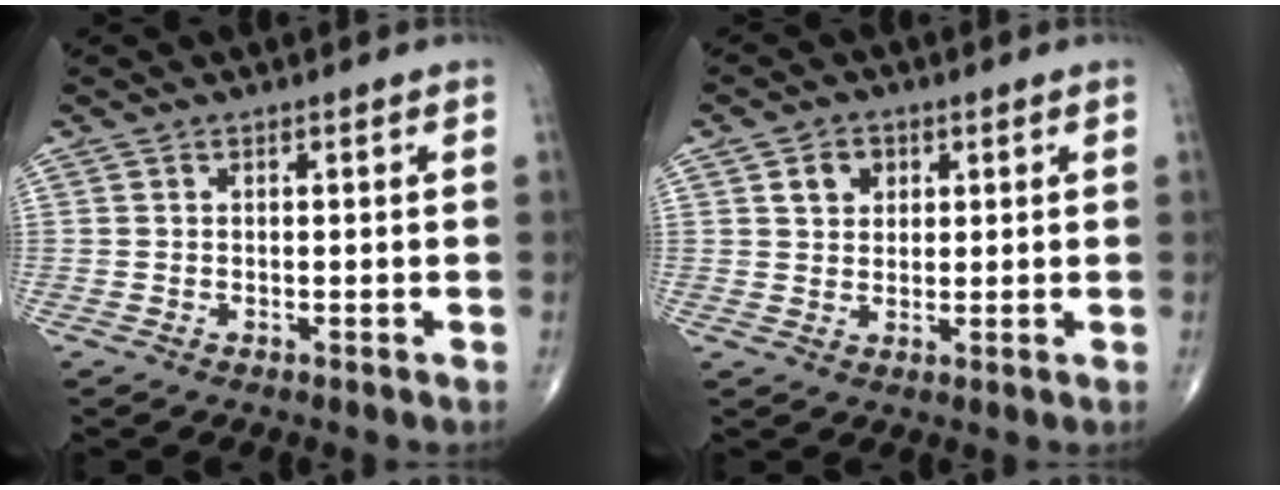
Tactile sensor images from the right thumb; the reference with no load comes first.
{"total": 4.1, "force": [1.5, 3.3, 1.9], "torque": [-0.006, -0.005, 0.024]}